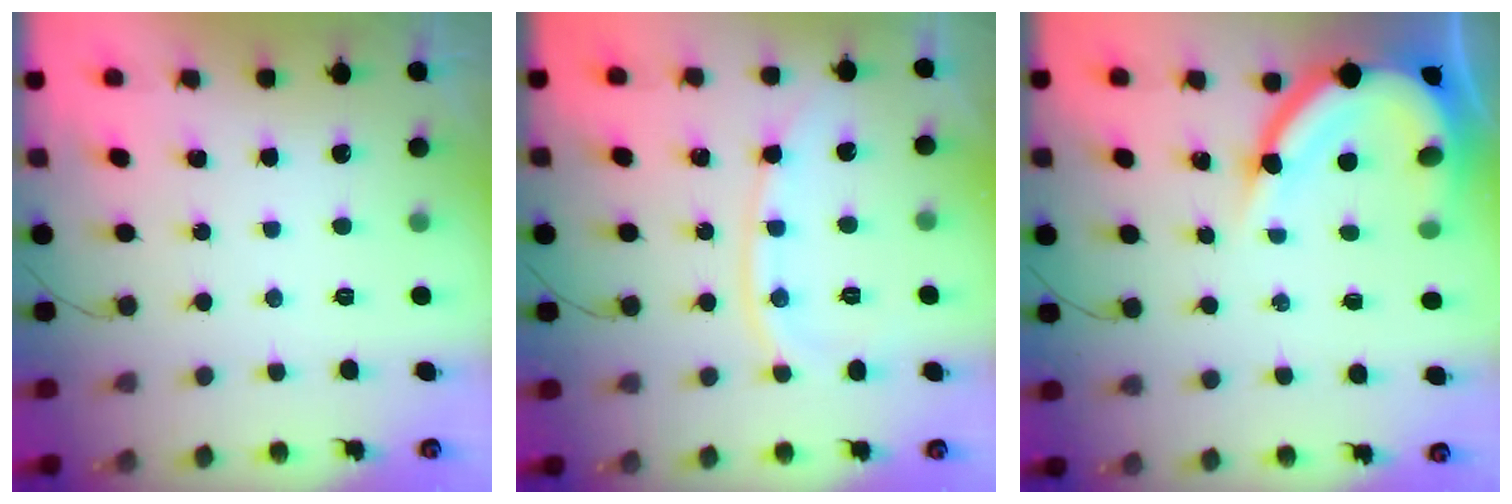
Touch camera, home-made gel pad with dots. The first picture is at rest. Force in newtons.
{"total": 8.7, "press": 8.7, "slide": 0.5}
{"total": 14.4, "press": 14.3, "slide": 1.5}